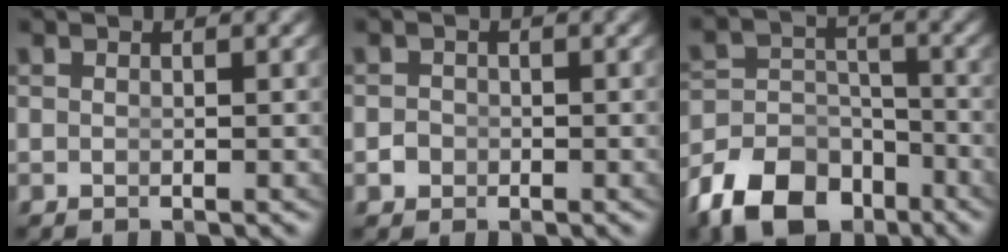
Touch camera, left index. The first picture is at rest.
{"total": 0.9, "force": [-0.6, 0.6, 0.0], "torque": [-0.002, -0.011, -0.005]}
{"total": 9.0, "force": [-6.0, 5.6, 3.7], "torque": [-0.057, -0.032, -0.091]}